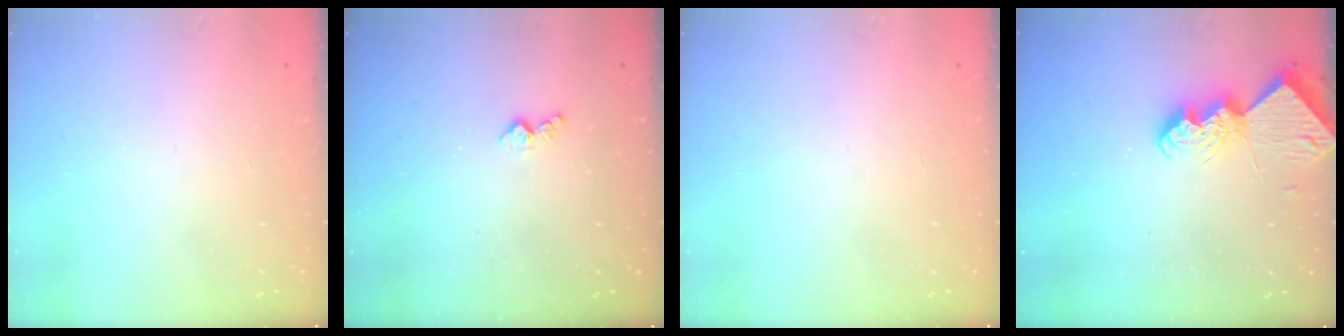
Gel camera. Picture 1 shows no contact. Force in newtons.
{"total": 4.0, "press": 4.0, "slide": 0.5}
{"total": 0.0}
{"total": 11.5, "press": 11.4, "slide": 1.0}